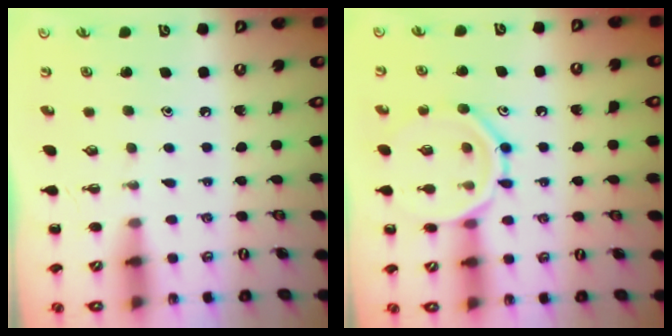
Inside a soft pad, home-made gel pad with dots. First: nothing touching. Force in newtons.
{"total": 13.2, "press": 13.2, "slide": 0.9}